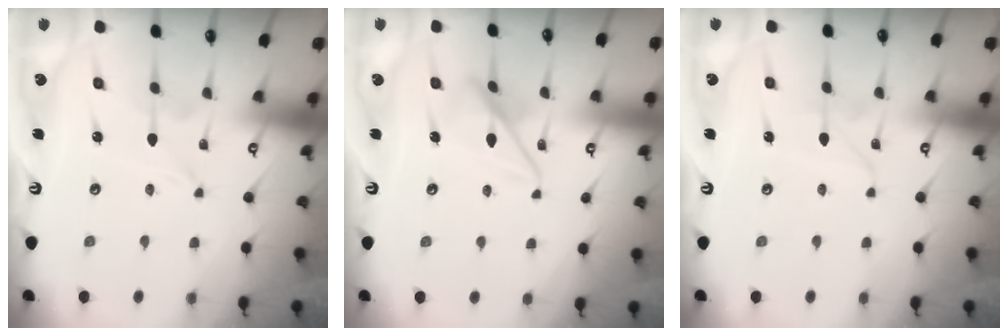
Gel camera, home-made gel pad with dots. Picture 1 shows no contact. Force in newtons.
{"total": 10.4, "press": 10.3, "slide": 0.8}
{"total": 1.5, "press": 1.5, "slide": 0.2}